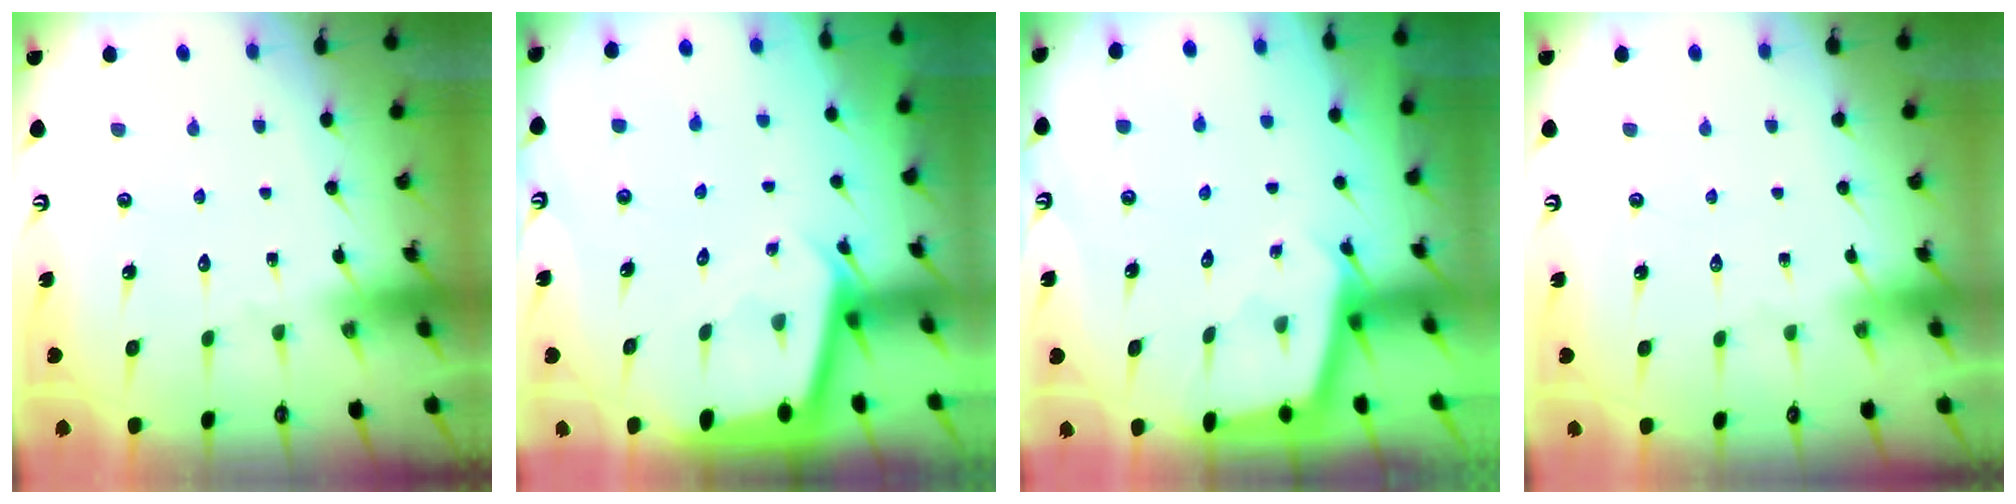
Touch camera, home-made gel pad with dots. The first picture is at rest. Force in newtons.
{"total": 2.5, "press": 2.5, "slide": 0.1}
{"total": 2.2, "press": 2.2, "slide": 0.1}
{"total": 0.0}